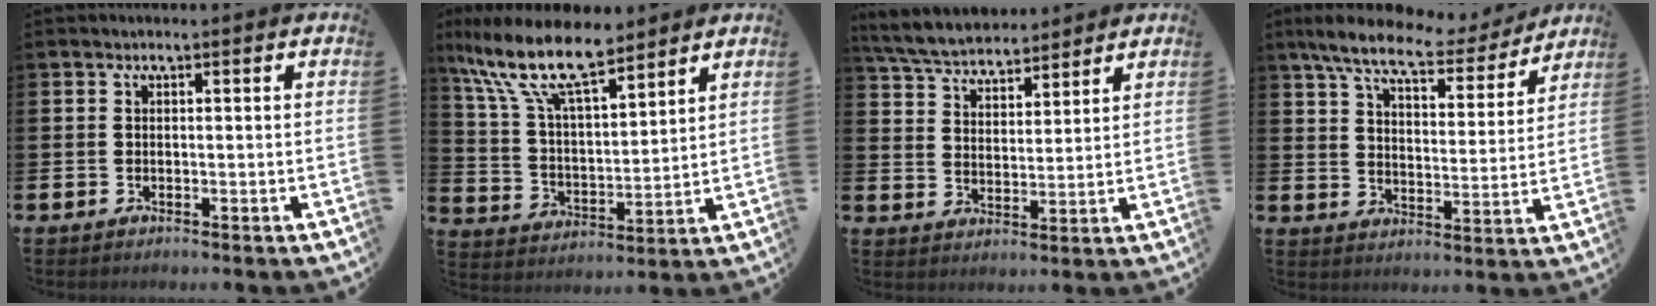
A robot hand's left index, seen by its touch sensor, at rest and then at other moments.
{"total": 12.7, "force": [10.0, 3.7, 7.0], "torque": [-0.172, -0.040, 0.180]}
{"total": 6.0, "force": [5.8, 1.2, 0.8], "torque": [-0.042, -0.030, 0.104]}
{"total": 8.8, "force": [7.6, 2.0, 4.0], "torque": [-0.093, -0.044, 0.128]}